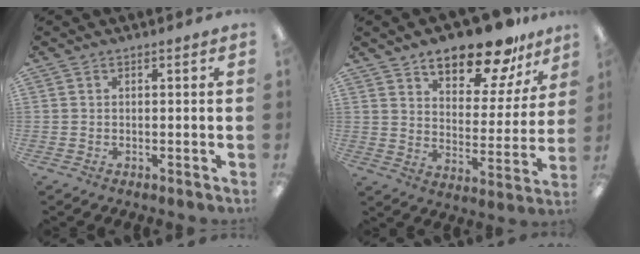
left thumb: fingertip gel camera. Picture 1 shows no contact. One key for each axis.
{"total": 16.8, "fx": 13.6, "fy": 5.8, "fz": 7.9, "tx": -0.122, "ty": -0.090, "tz": 0.232}